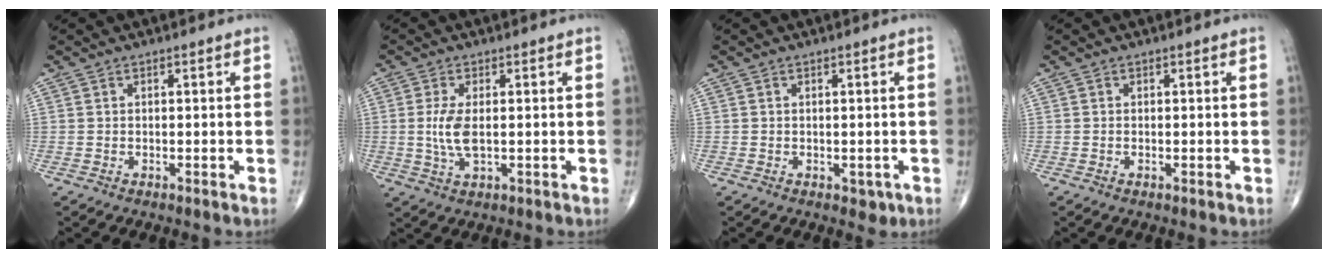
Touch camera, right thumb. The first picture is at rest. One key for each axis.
{"total": 5.2, "fx": 0.0, "fy": 2.1, "fz": 4.8, "tx": -0.108, "ty": -0.008, "tz": 0.001}
{"total": 1.9, "fx": -0.6, "fy": 1.3, "fz": 1.2, "tx": -0.001, "ty": 0.000, "tz": -0.003}
{"total": 0.0}